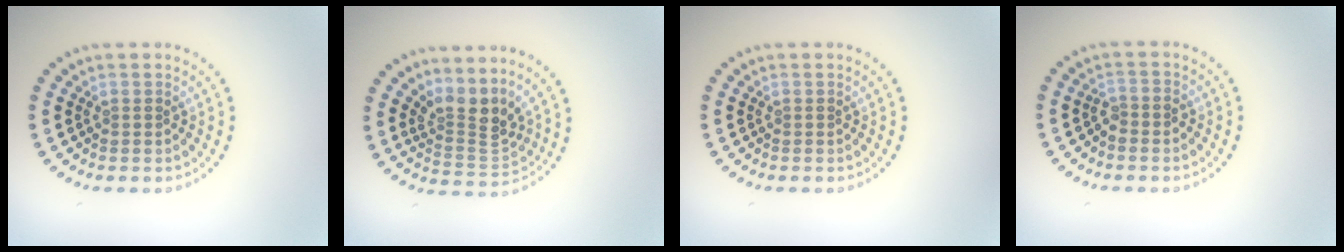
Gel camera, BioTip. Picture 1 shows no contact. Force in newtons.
{"total": 3.3, "press": 2.3, "slide": 2.4}
{"total": 0.0}
{"total": 1.3, "press": 1.0, "slide": 0.7}